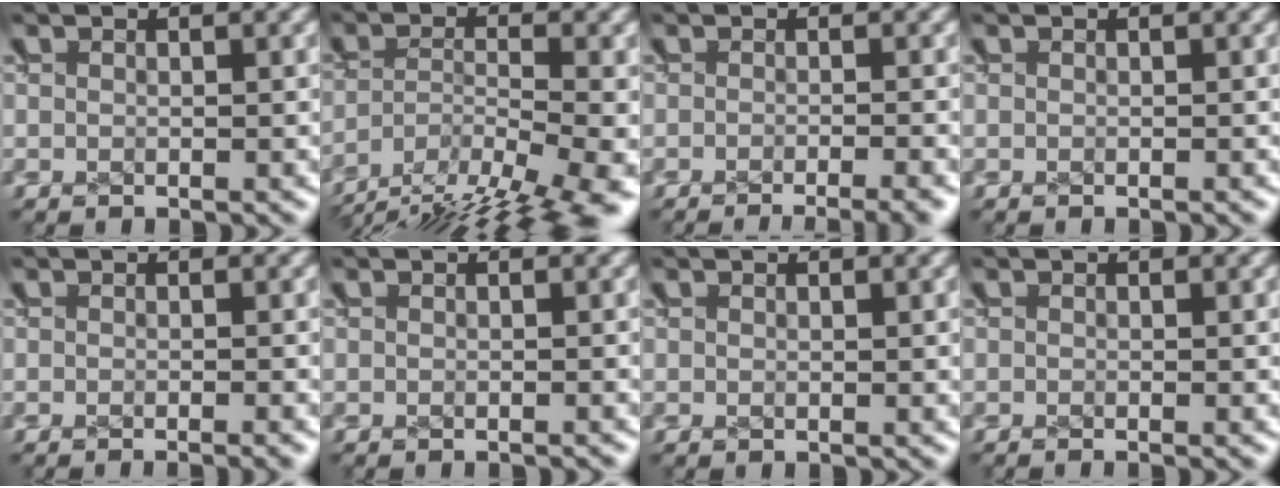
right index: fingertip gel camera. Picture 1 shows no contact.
{"total": 11.8, "force": [-7.3, 5.8, 7.2], "torque": [-0.108, -0.054, -0.090]}
{"total": 4.9, "force": [-4.2, 1.7, 1.8], "torque": [-0.008, -0.003, -0.064]}
{"total": 0.0}
{"total": 1.5, "force": [-1.2, 0.4, 0.7], "torque": [0.001, 0.001, -0.019]}
{"total": 0.5, "force": [-0.5, 0.2, 0.1], "torque": [0.005, 0.002, -0.009]}
{"total": 0.0}
{"total": 0.5, "force": [-0.4, 0.2, 0.3], "torque": [0.001, -0.002, -0.007]}